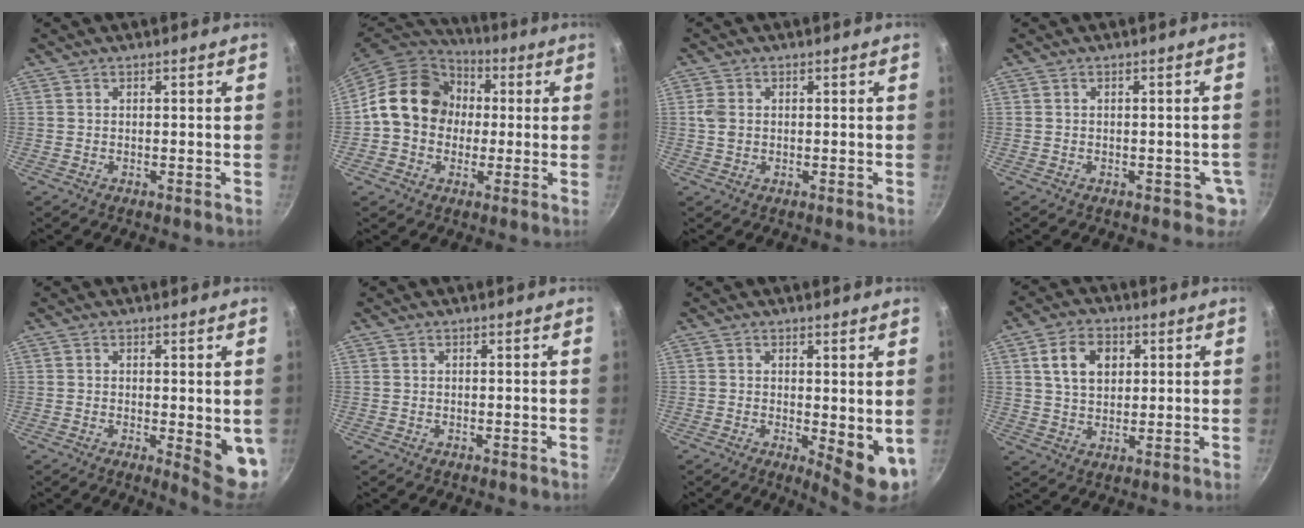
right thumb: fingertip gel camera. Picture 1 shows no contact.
{"total": 16.1, "force": [1.2, 13.6, 8.7], "torque": [-0.109, 0.034, 0.007]}
{"total": 2.7, "force": [0.2, 2.1, 1.7], "torque": [-0.034, 0.002, 0.002]}
{"total": 2.4, "force": [-0.8, 1.8, 1.5], "torque": [-0.002, 0.010, -0.003]}
{"total": 7.2, "force": [-0.2, 2.6, 6.7], "torque": [-0.073, -0.016, 0.000]}
{"total": 0.0}
{"total": 7.3, "force": [0.0, 3.0, 6.6], "torque": [-0.078, -0.013, 0.006]}
{"total": 8.5, "force": [2.5, 6.0, 5.5], "torque": [-0.078, 0.002, 0.042]}